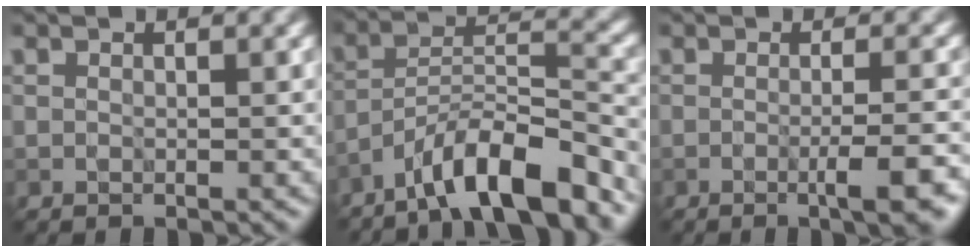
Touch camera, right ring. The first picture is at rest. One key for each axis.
{"total": 8.5, "fx": -6.4, "fy": 1.7, "fz": 5.4, "tx": -0.083, "ty": 0.014, "tz": -0.113}
{"total": 4.3, "fx": -1.0, "fy": 0.8, "fz": 4.1, "tx": -0.051, "ty": -0.004, "tz": -0.016}